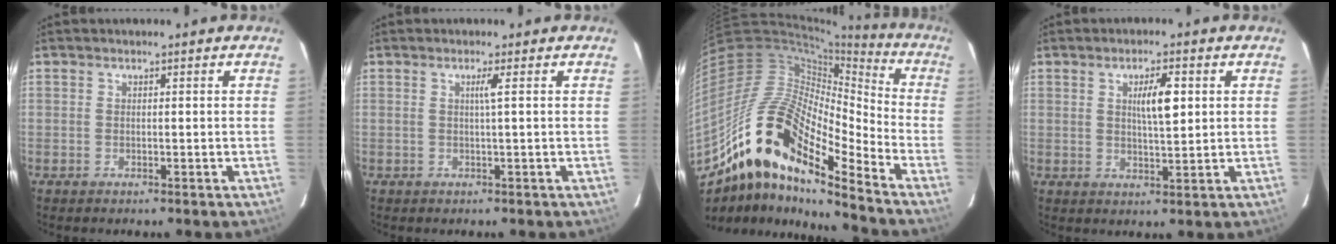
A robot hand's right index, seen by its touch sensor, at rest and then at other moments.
{"total": 1.4, "force": [0.3, -0.5, 1.2], "torque": [-0.023, -0.001, 0.005]}
{"total": 20.5, "force": [-12.5, 5.3, 15.3], "torque": [-0.307, 0.019, -0.223]}
{"total": 5.0, "force": [1.4, 0.9, 4.8], "torque": [-0.082, 0.003, 0.024]}